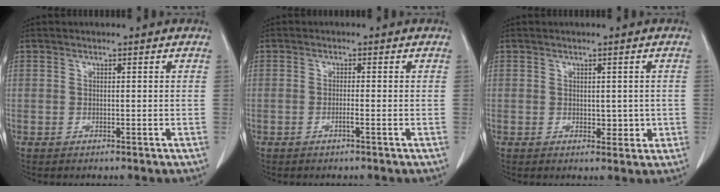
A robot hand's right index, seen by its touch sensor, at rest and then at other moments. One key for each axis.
{"total": 1.1, "fx": -0.6, "fy": -0.2, "fz": 0.9, "tx": -0.017, "ty": 0.001, "tz": -0.010}
{"total": 2.4, "fx": 0.0, "fy": 1.6, "fz": 1.8, "tx": -0.017, "ty": -0.003, "tz": 0.006}